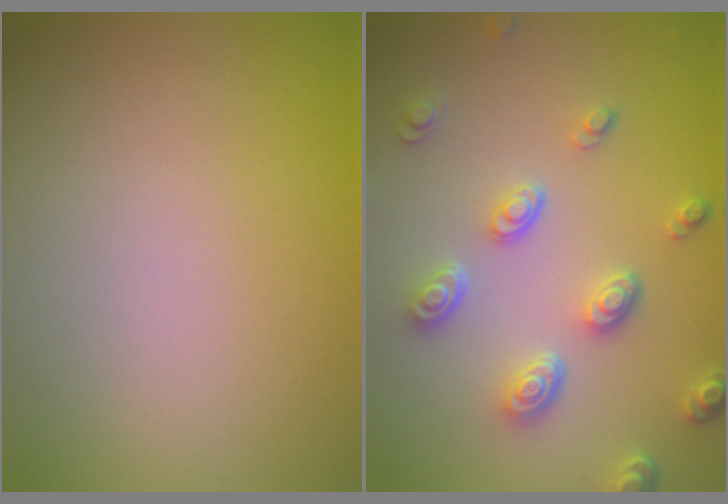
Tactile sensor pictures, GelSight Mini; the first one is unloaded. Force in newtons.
{"total": 4.4, "press": 3.5, "slide": 2.7}